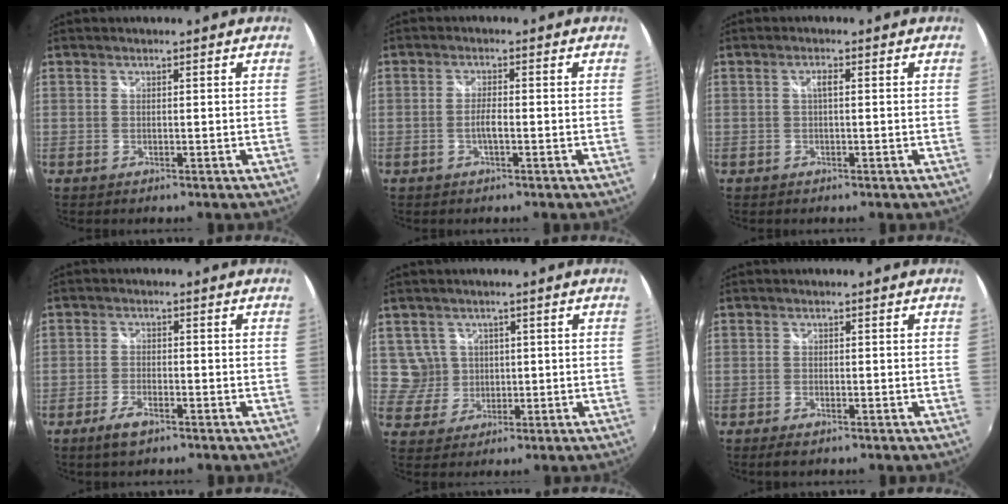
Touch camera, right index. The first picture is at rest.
{"total": 2.2, "force": [-0.9, 0.3, 2.0], "torque": [-0.040, 0.001, -0.017]}
{"total": 1.4, "force": [0.1, 0.3, 1.4], "torque": [-0.026, 0.004, -0.001]}
{"total": 4.2, "force": [-2.9, 1.6, 2.6], "torque": [-0.066, -0.005, -0.055]}
{"total": 4.6, "force": [0.9, 4.5, 0.1], "torque": [0.000, 0.013, 0.022]}
{"total": 1.9, "force": [-1.5, 0.6, 1.0], "torque": [-0.027, -0.006, -0.029]}